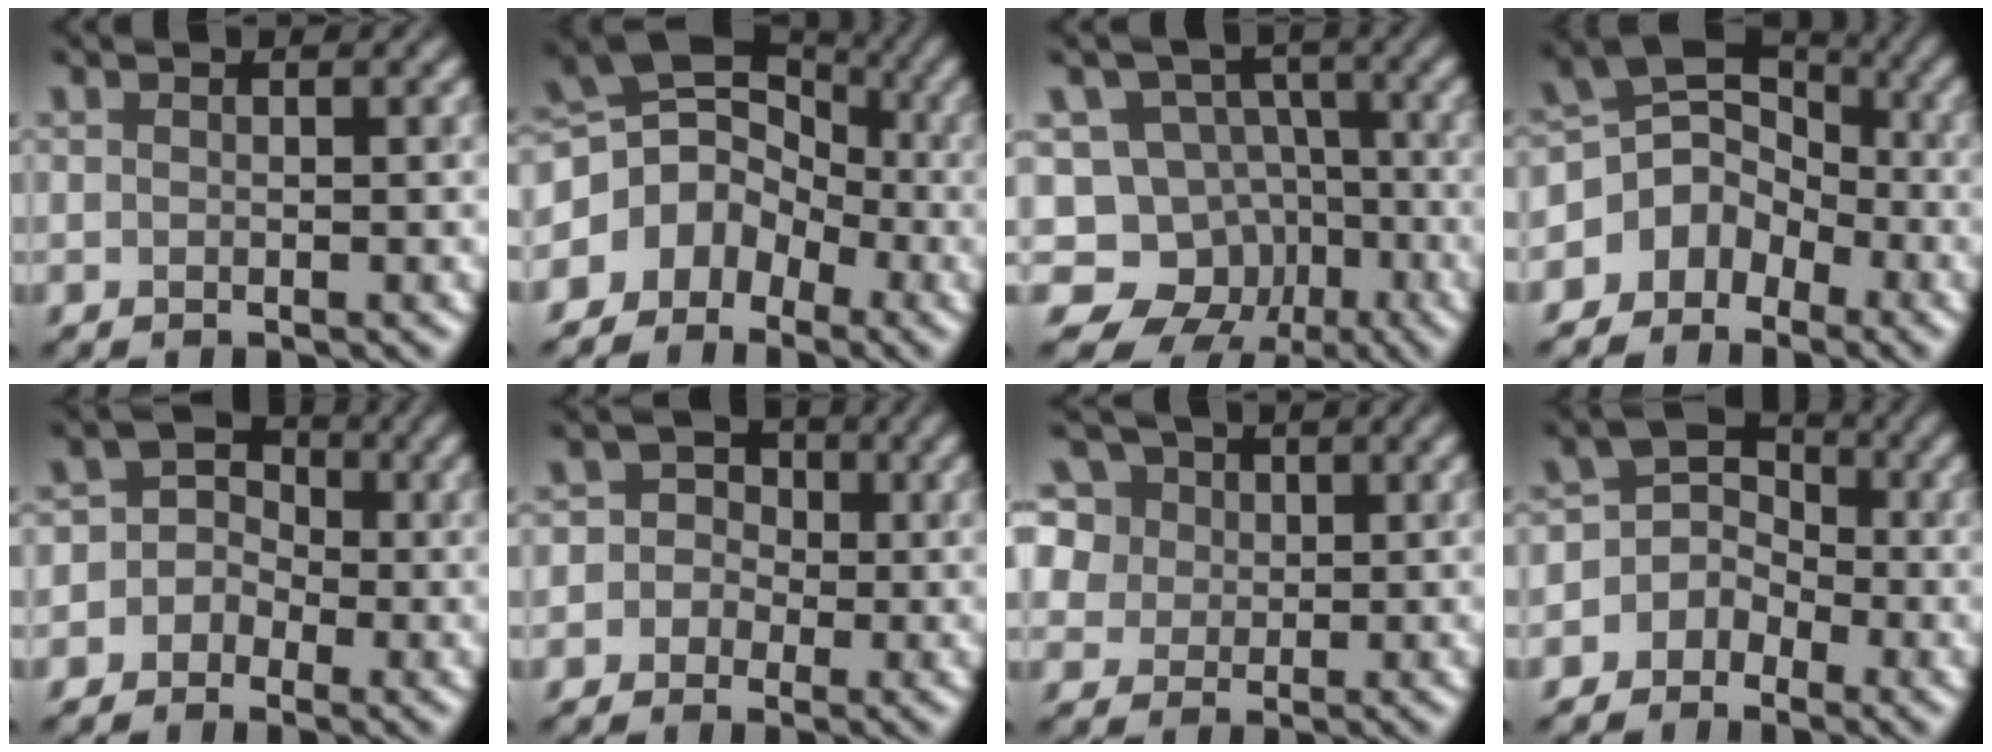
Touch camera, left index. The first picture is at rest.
{"total": 5.8, "force": [-2.1, 4.7, 2.6], "torque": [-0.017, 0.012, -0.050]}
{"total": 9.7, "force": [-4.5, 8.1, 3.1], "torque": [-0.035, 0.012, -0.084]}
{"total": 5.1, "force": [-2.6, 3.9, 2.0], "torque": [-0.009, 0.008, -0.056]}
{"total": 4.0, "force": [-1.2, 3.7, 0.9], "torque": [0.020, 0.028, -0.048]}
{"total": 3.5, "force": [-0.9, 3.4, 0.7], "torque": [0.025, 0.022, -0.042]}
{"total": 12.0, "force": [6.8, 8.1, 5.7], "torque": [-0.135, 0.039, 0.098]}
{"total": 3.3, "force": [-1.5, 2.8, 0.9], "torque": [0.017, 0.010, -0.043]}